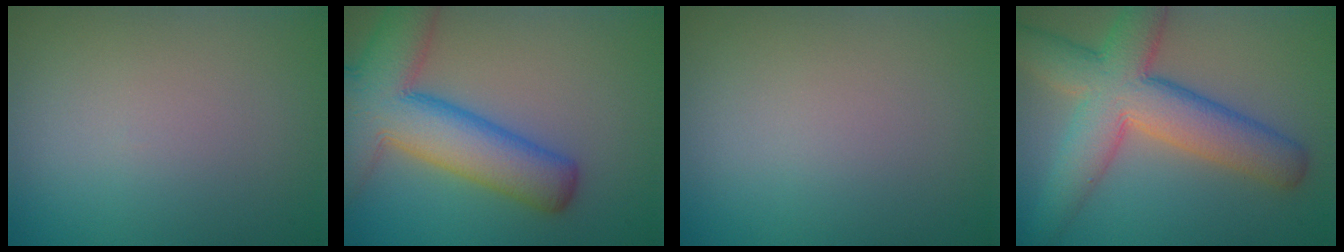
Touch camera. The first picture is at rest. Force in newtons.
{"total": 10.0, "press": 10.0, "slide": 0.6}
{"total": 0.0}
{"total": 8.7, "press": 8.7, "slide": 0.3}